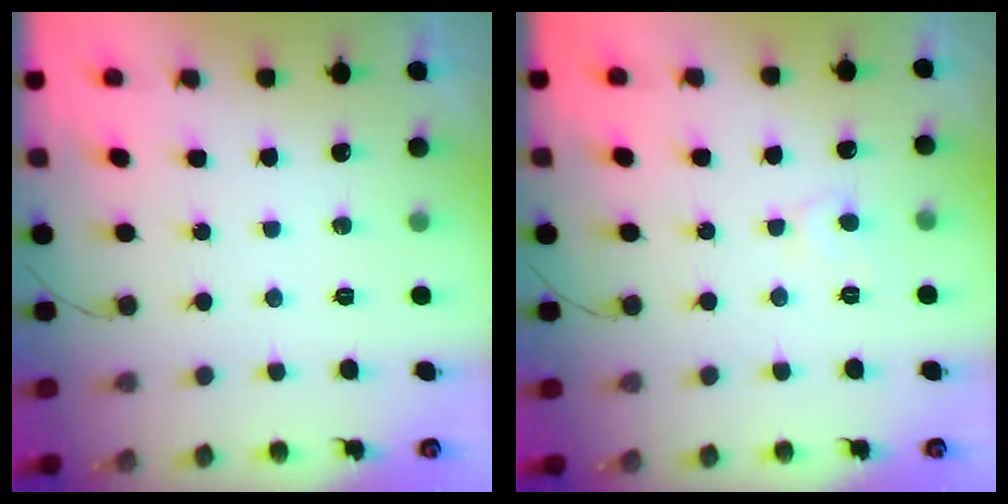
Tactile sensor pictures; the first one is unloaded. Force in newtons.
{"total": 4.2, "press": 4.1, "slide": 0.5}